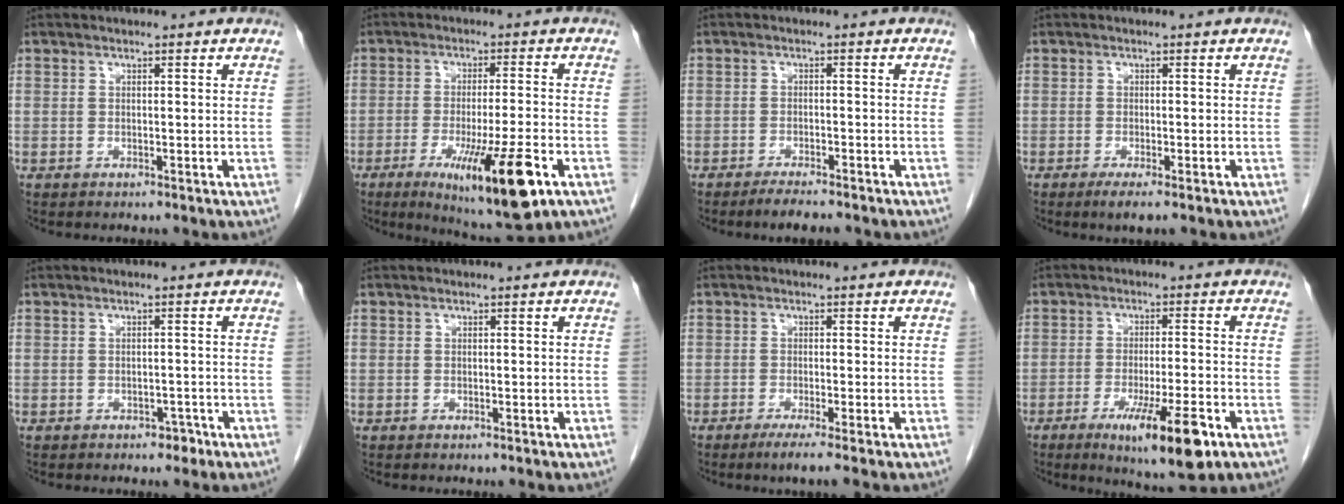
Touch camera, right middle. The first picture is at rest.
{"total": 14.1, "force": [-6.3, 1.2, 12.5], "torque": [-0.190, -0.035, -0.091]}
{"total": 4.0, "force": [-3.4, 0.5, 2.1], "torque": [-0.035, -0.007, -0.049]}
{"total": 2.4, "force": [-1.5, 0.2, 1.9], "torque": [-0.031, -0.006, -0.024]}
{"total": 1.5, "force": [-0.9, 0.9, 0.6], "torque": [-0.007, 0.003, -0.011]}
{"total": 0.0}
{"total": 2.9, "force": [-1.9, -0.5, 2.1], "torque": [-0.035, -0.009, -0.036]}
{"total": 11.2, "force": [-5.7, 1.3, 9.6], "torque": [-0.151, -0.024, -0.083]}